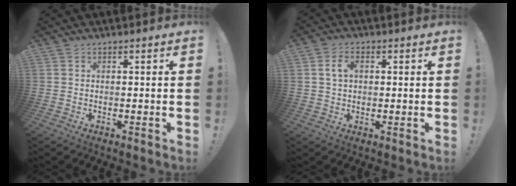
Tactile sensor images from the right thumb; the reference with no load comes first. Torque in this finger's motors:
{"motor_torque": [0.07, -0.02, -0.02, 0.17, 0.15]}